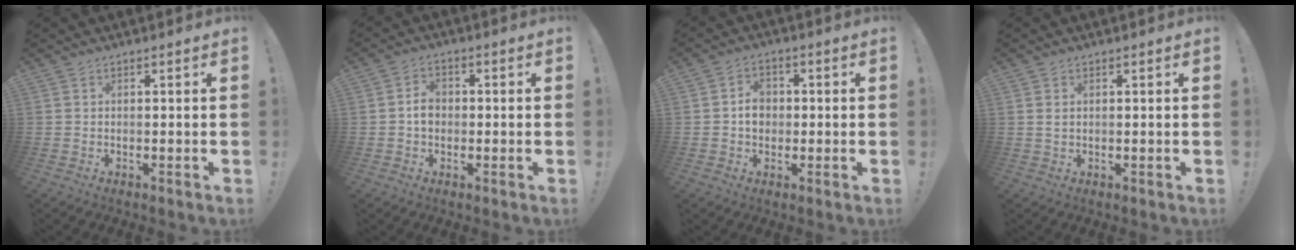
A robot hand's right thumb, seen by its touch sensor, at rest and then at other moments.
{"total": 4.7, "force": [-0.5, 3.7, 2.7], "torque": [-0.034, 0.008, -0.010]}
{"total": 5.4, "force": [-0.2, 4.6, 2.8], "torque": [-0.031, 0.007, -0.005]}
{"total": 1.1, "force": [0.5, 0.6, 0.8], "torque": [-0.011, 0.000, 0.007]}